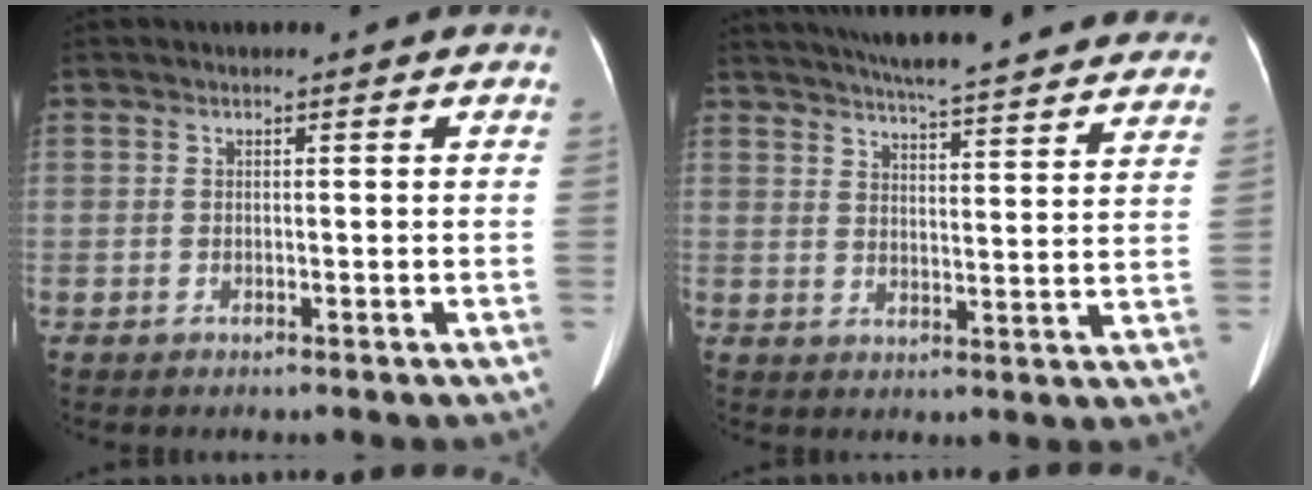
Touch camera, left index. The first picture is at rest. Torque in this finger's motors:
{"motor_torque": [0.98, -1.16, 0.44, 0.09]}